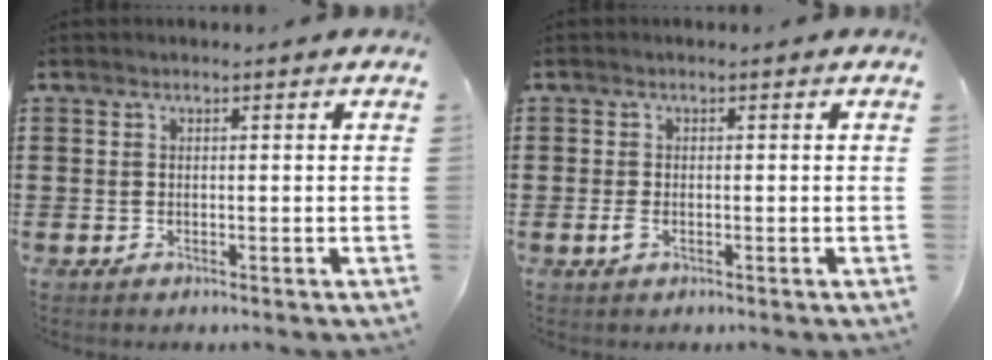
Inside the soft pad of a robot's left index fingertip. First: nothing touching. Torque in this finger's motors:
{"motor_torque": [0.26, 0.24, 0.03, 0.02]}